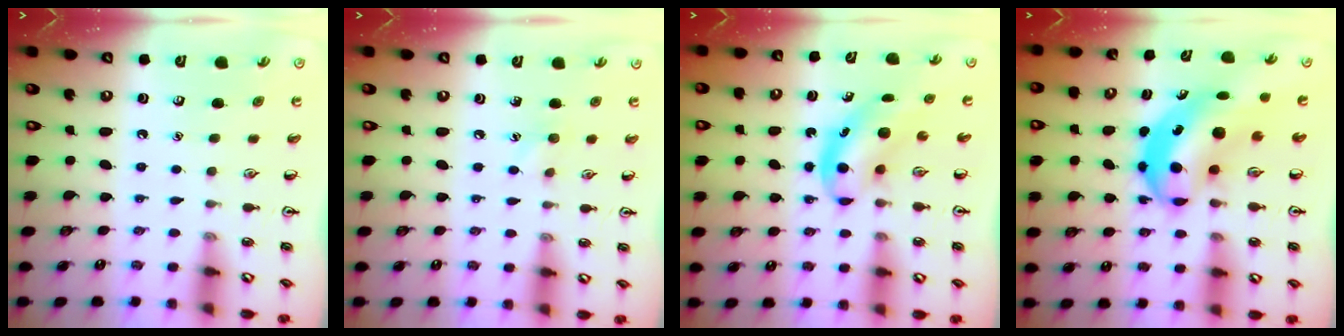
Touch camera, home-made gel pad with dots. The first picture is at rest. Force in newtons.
{"total": 6.2, "press": 5.9, "slide": 1.9}
{"total": 5.9, "press": 5.9, "slide": 0.6}
{"total": 8.6, "press": 8.2, "slide": 2.3}